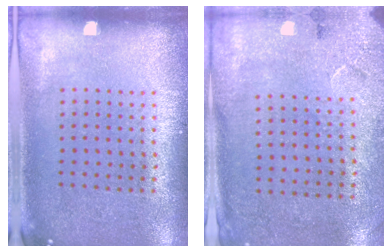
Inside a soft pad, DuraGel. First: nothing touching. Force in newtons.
{"total": 2.7, "press": 2.2, "slide": 1.6}